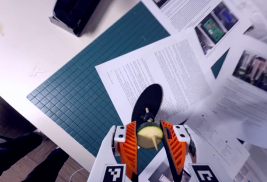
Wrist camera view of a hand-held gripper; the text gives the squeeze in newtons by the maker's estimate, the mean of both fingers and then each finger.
{"total": 10.1, "left": 9.8, "right": 10.4}